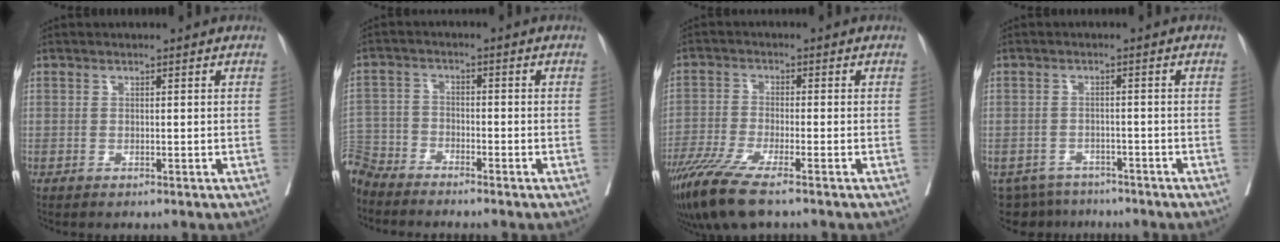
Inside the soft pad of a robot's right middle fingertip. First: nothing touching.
{"total": 6.5, "force": [-6.3, 1.4, 0.2], "torque": [0.000, -0.002, -0.129]}
{"total": 8.8, "force": [-6.3, 0.7, 6.0], "torque": [-0.113, -0.024, -0.115]}
{"total": 6.2, "force": [-5.6, 2.6, 0.2], "torque": [0.002, 0.003, -0.082]}